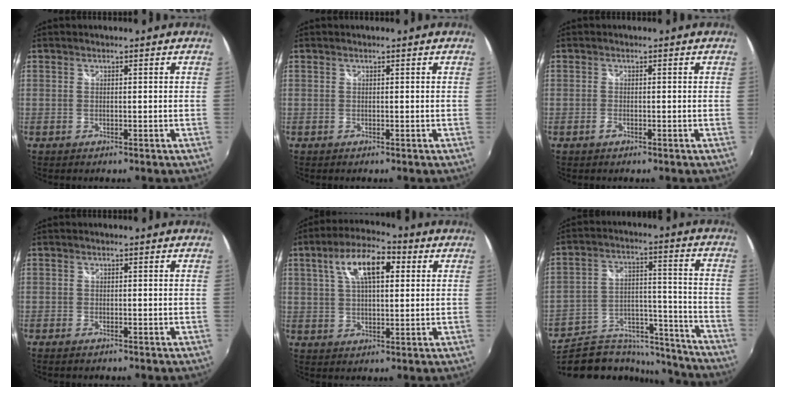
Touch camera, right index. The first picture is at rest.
{"total": 0.0}
{"total": 1.0, "force": [-0.6, 0.5, 0.7], "torque": [-0.016, -0.002, -0.010]}
{"total": 1.1, "force": [-1.0, 0.3, 0.3], "torque": [-0.008, -0.006, -0.021]}
{"total": 10.9, "force": [3.8, 4.6, 9.1], "torque": [-0.164, 0.027, 0.060]}
{"total": 17.6, "force": [-14.4, 8.0, 6.5], "torque": [-0.118, 0.033, -0.201]}